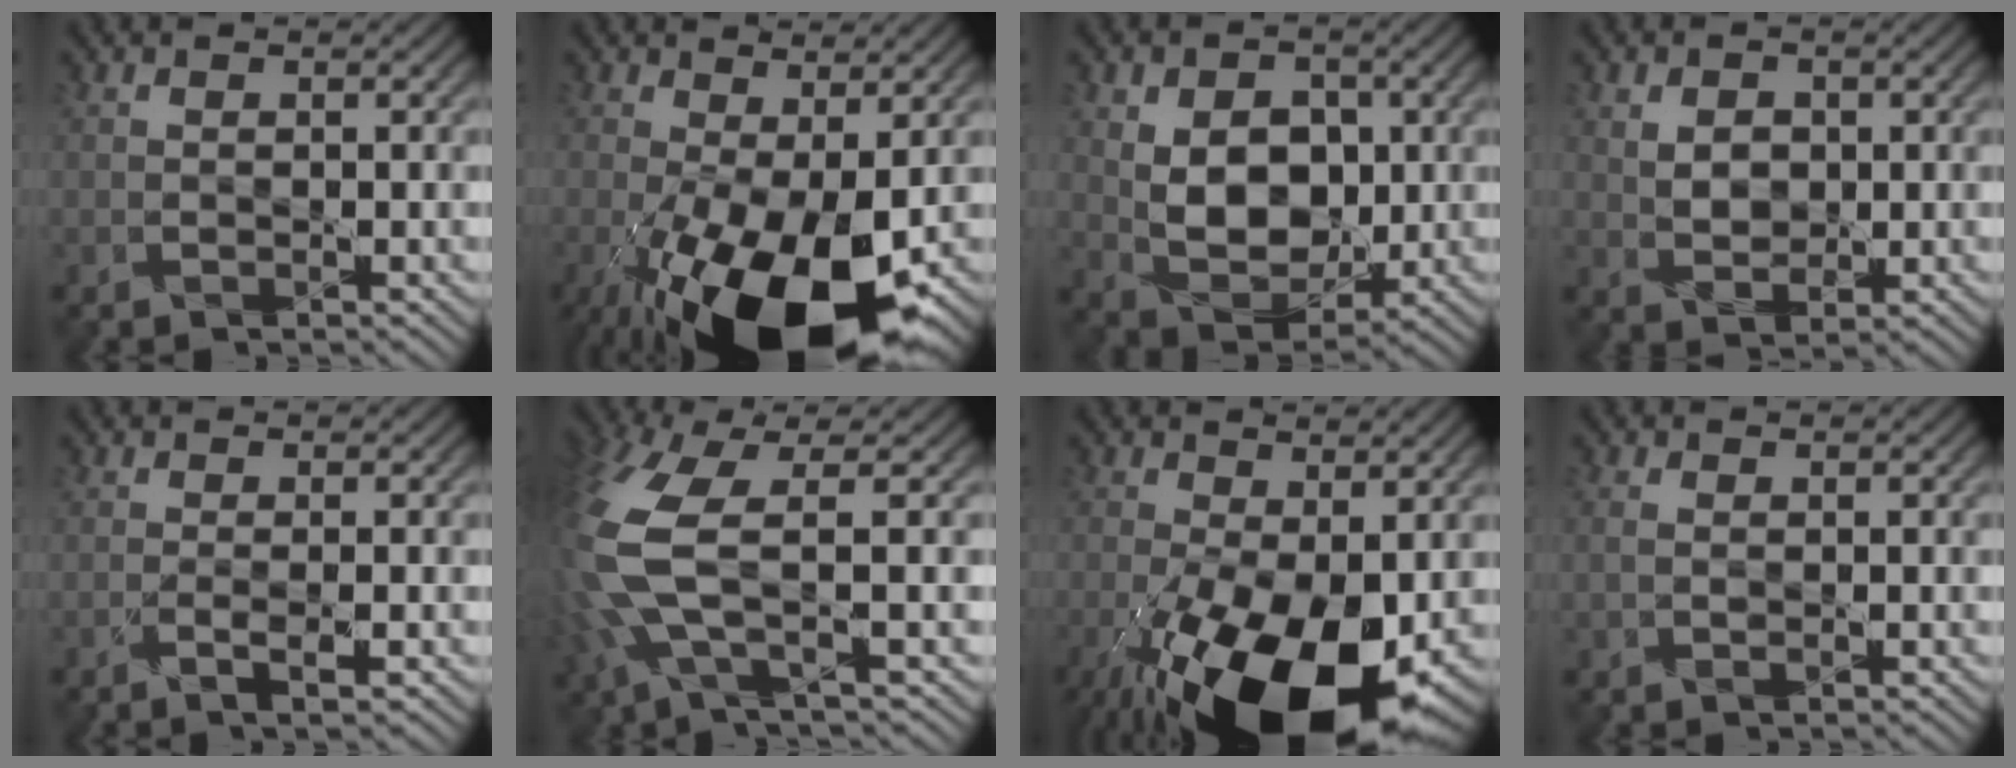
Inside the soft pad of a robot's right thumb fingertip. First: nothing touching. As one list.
[{"total": 14.8, "force": [-5.4, 6.6, 12.1], "torque": [-0.240, -0.050, -0.078]}, {"total": 8.6, "force": [0.8, 6.1, 5.9], "torque": [-0.120, -0.007, 0.009]}, {"total": 3.2, "force": [0.8, 2.4, 2.0], "torque": [-0.044, -0.001, 0.012]}, {"total": 1.7, "force": [-0.7, 0.0, 1.6], "torque": [-0.030, 0.006, -0.020]}, {"total": 10.8, "force": [0.1, 3.5, 10.3], "torque": [-0.261, -0.011, -0.009]}, {"total": 17.5, "force": [-6.9, 8.3, 13.7], "torque": [-0.273, -0.049, -0.102]}, {"total": 1.5, "force": [0.1, 0.9, 1.2], "torque": [-0.029, -0.001, 0.002]}]